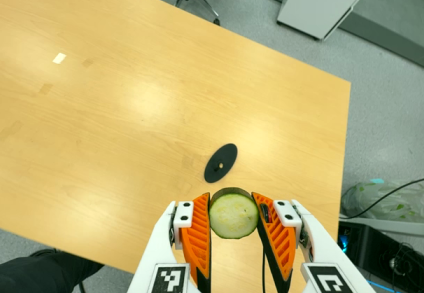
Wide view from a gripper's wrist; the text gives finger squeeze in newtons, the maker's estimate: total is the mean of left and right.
{"total": 9.7, "left": 9.2, "right": 10.3}